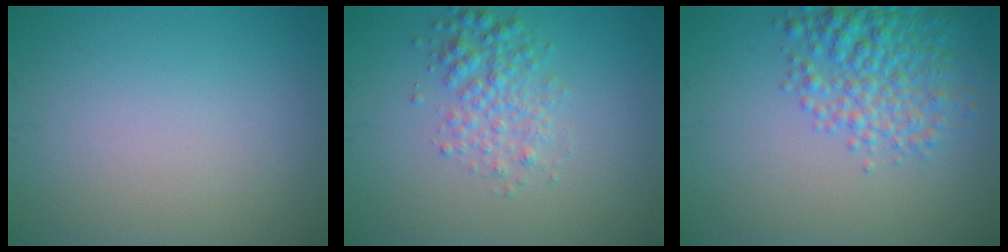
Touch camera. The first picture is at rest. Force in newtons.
{"total": 3.0, "press": 3.0, "slide": 0.1}
{"total": 5.0, "press": 5.0, "slide": 0.2}